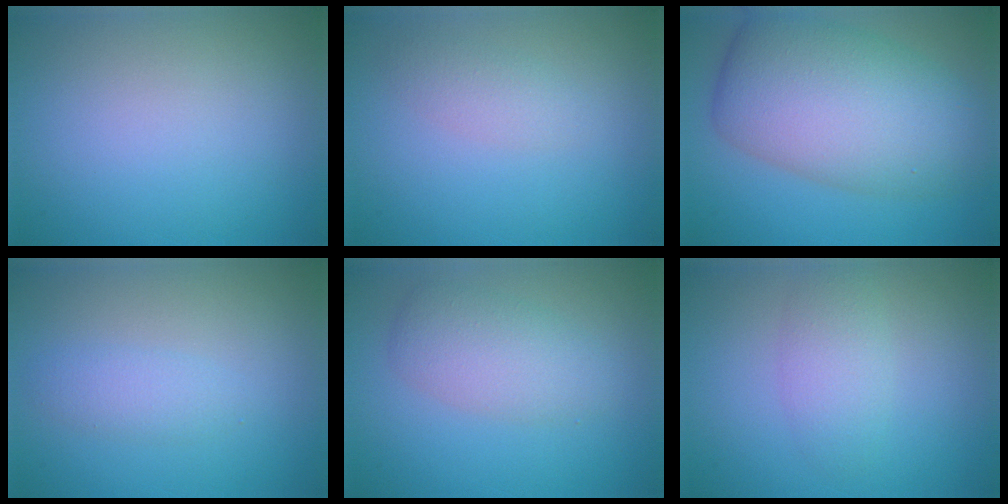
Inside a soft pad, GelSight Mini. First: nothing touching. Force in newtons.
{"total": 1.6, "press": 1.6, "slide": 0.1}
{"total": 10.3, "press": 10.3, "slide": 0.3}
{"total": 1.7, "press": 1.7, "slide": 0.0}
{"total": 3.8, "press": 3.8, "slide": 0.1}
{"total": 2.4, "press": 2.4, "slide": 0.1}